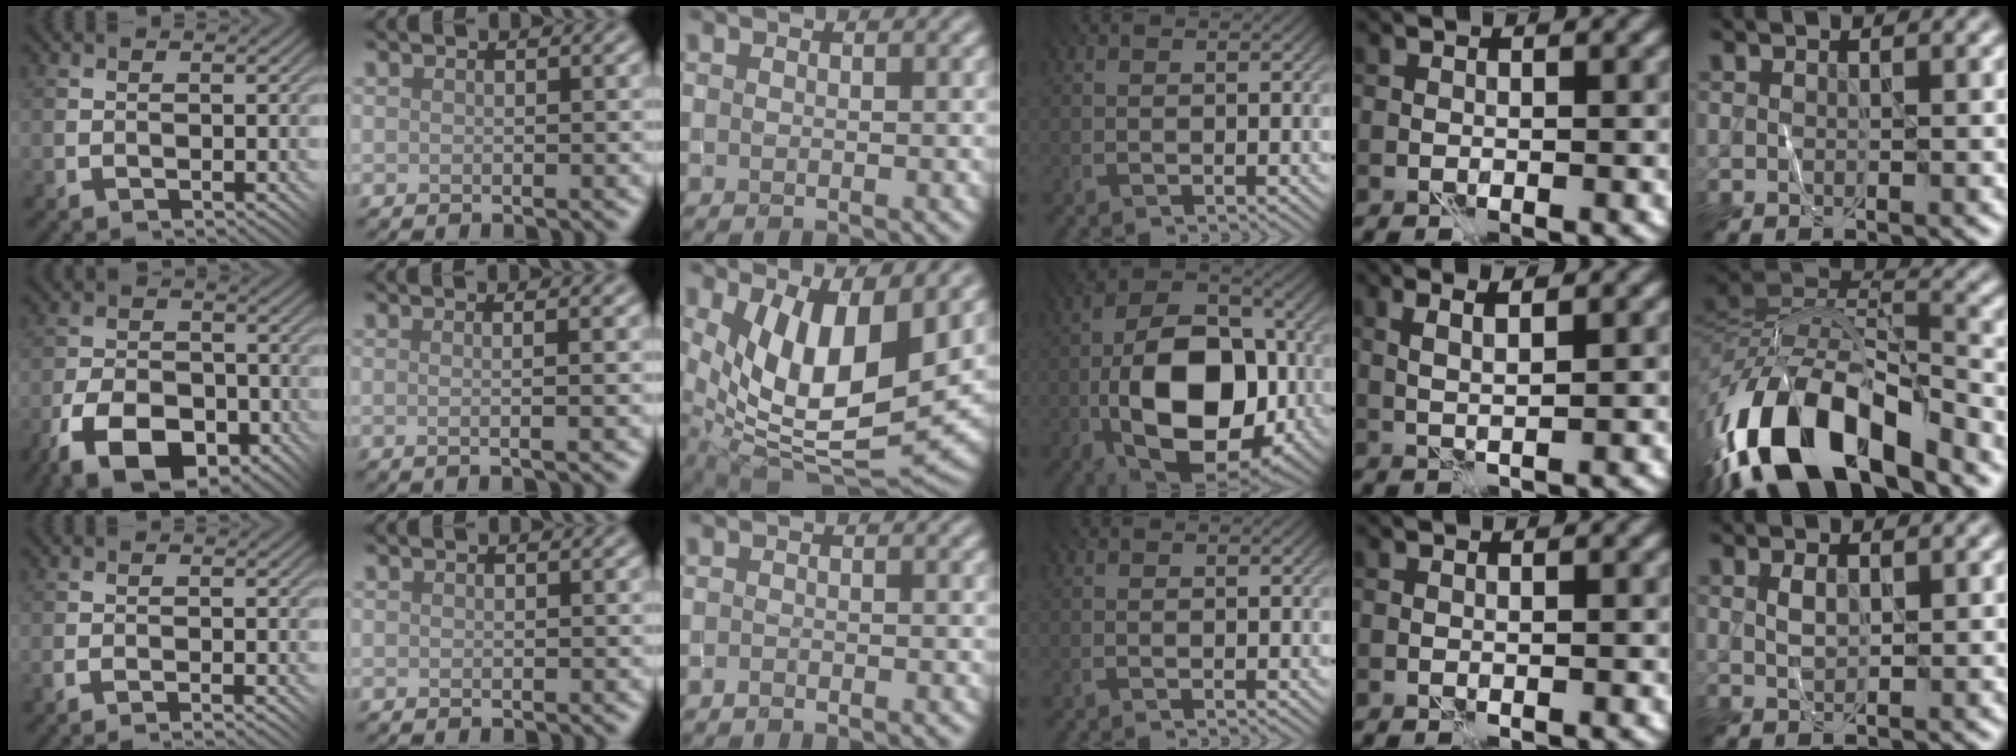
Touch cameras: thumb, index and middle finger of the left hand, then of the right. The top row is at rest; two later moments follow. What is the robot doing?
{"motion": "fold", "object": "shorts"}